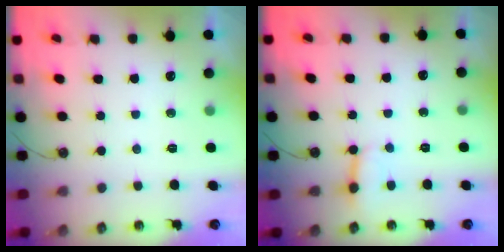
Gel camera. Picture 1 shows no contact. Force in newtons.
{"total": 2.9, "press": 2.8, "slide": 0.5}